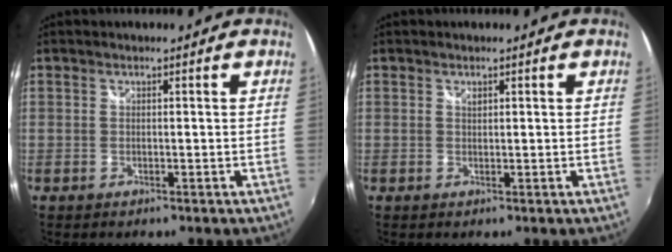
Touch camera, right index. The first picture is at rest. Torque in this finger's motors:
{"motor_torque": [-0.05, 0.05, 0.00, 0.01]}